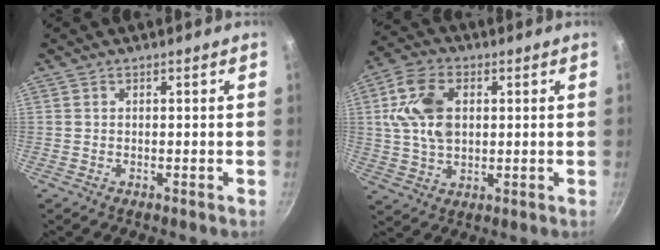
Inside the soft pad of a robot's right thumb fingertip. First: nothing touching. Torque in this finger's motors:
{"motor_torque": [1.36, 1.30, 1.04, 0.28, 0.13]}